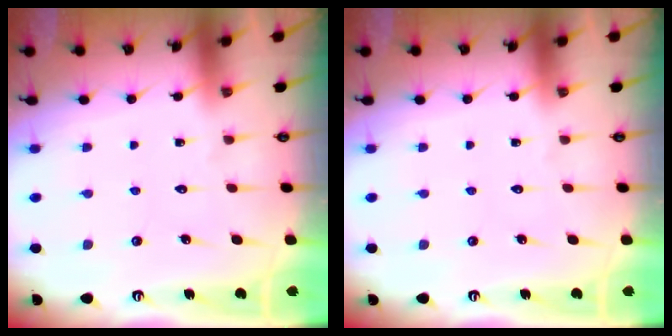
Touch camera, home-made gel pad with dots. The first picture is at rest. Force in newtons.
{"total": 0.0}